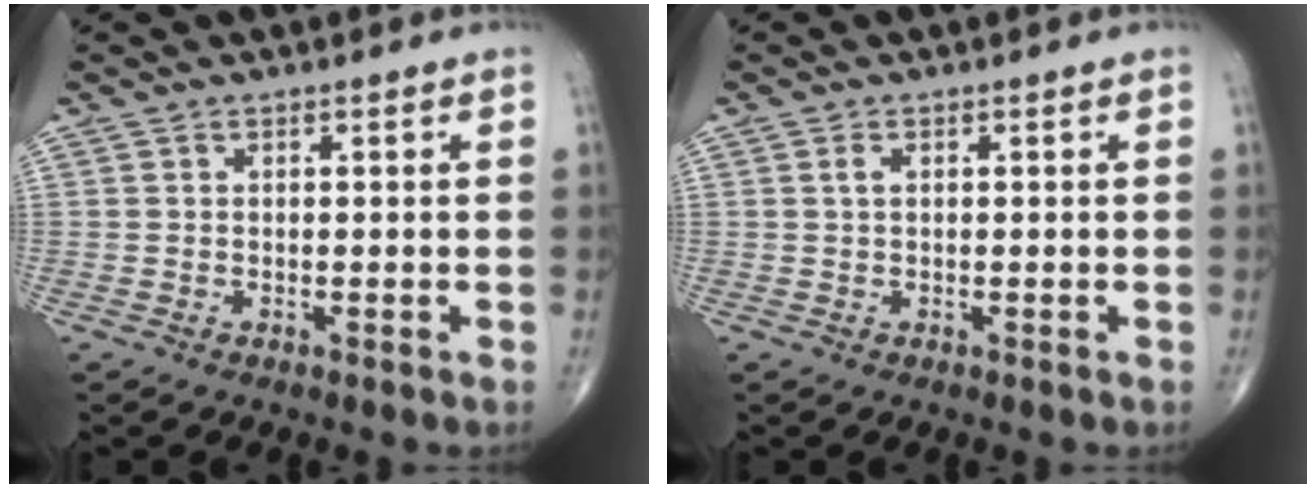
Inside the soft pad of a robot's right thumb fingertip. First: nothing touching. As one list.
[{"total": 1.0, "force": [0.2, 0.6, 0.8], "torque": [-0.015, 0.003, 0.003]}]